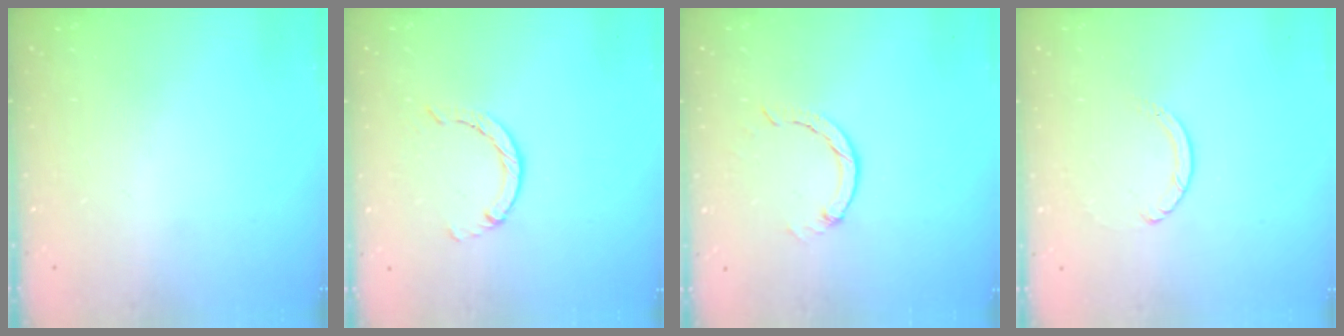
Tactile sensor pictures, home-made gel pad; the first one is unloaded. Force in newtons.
{"total": 1.4, "press": 1.4, "slide": 0.3}
{"total": 1.3, "press": 1.2, "slide": 0.3}
{"total": 1.1, "press": 1.1, "slide": 0.1}